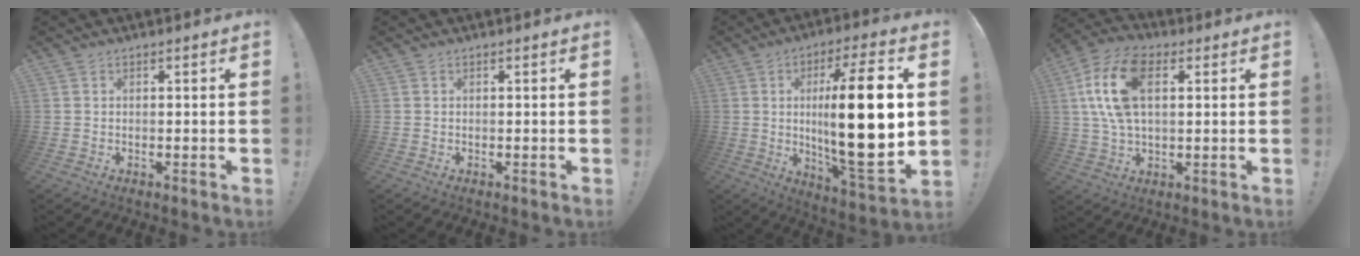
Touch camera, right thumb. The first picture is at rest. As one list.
[{"total": 0.0}, {"total": 24.3, "force": [1.7, 5.8, 23.6], "torque": [-0.397, -0.017, 0.020]}, {"total": 15.6, "force": [4.3, 9.1, 12.0], "torque": [-0.240, 0.005, 0.077]}]